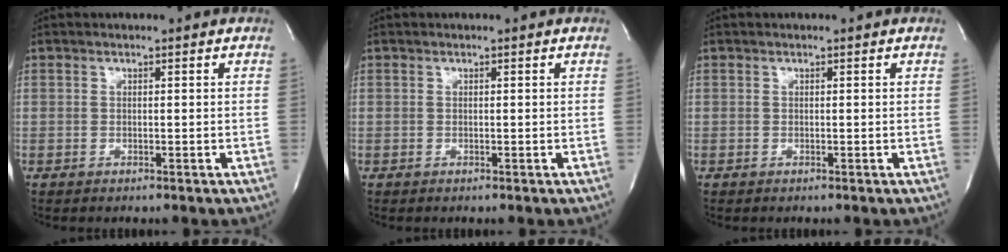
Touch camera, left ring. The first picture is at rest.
{"total": 0.0}
{"total": 0.0}